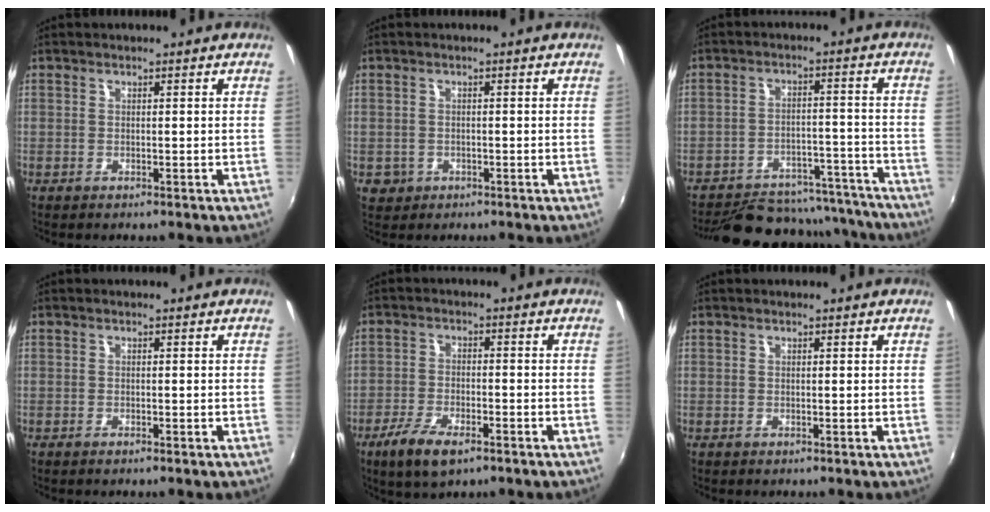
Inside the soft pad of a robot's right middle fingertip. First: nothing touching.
{"total": 3.0, "force": [-1.0, 2.7, 0.9], "torque": [-0.025, -0.004, -0.011]}
{"total": 22.5, "force": [-20.0, 7.2, 7.4], "torque": [-0.146, 0.029, -0.251]}
{"total": 0.7, "force": [-0.6, 0.1, 0.3], "torque": [-0.005, -0.003, -0.012]}
{"total": 8.6, "force": [-5.4, 3.0, 6.0], "torque": [-0.143, -0.023, -0.098]}
{"total": 0.0}